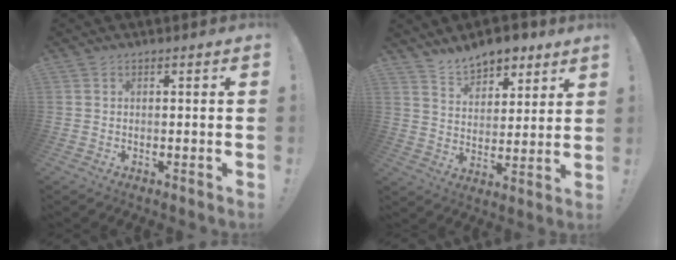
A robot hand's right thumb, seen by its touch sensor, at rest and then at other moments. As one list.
[{"total": 9.7, "force": [8.2, 4.2, 2.8], "torque": [-0.051, -0.054, 0.157]}]